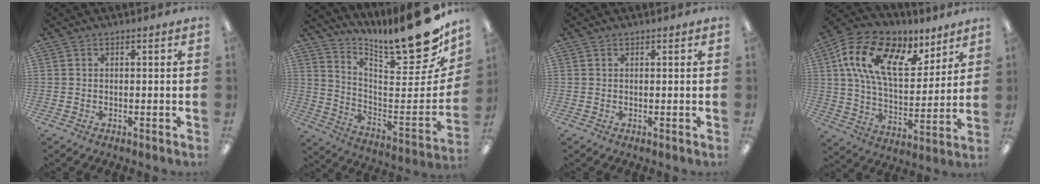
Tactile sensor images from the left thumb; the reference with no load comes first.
{"total": 18.7, "force": [14.9, 3.5, 10.8], "torque": [-0.122, -0.136, 0.233]}
{"total": 0.0}
{"total": 20.1, "force": [10.0, 10.2, 14.1], "torque": [-0.262, -0.027, 0.174]}